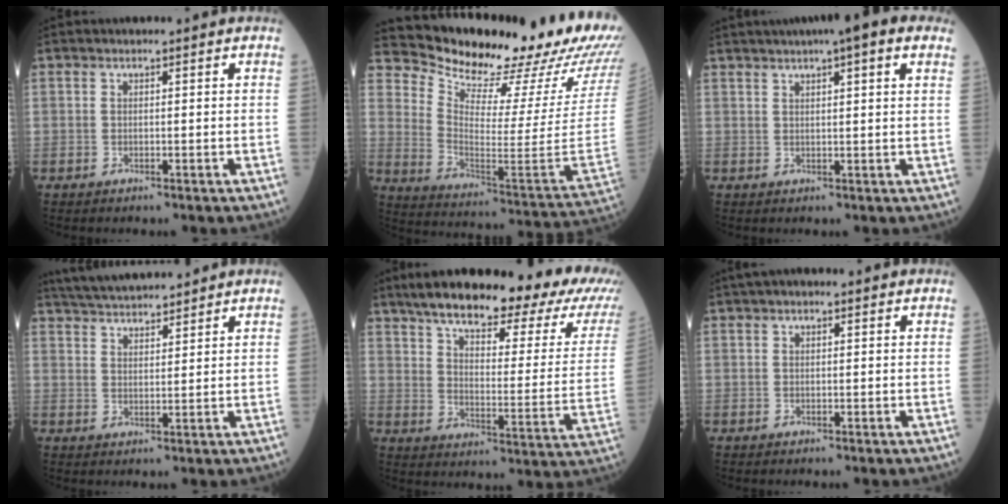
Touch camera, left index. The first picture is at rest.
{"total": 27.1, "force": [25.0, 2.6, 10.1], "torque": [-0.174, -0.133, 0.324]}
{"total": 9.6, "force": [6.4, 1.2, 7.1], "torque": [-0.103, 0.030, 0.079]}
{"total": 10.1, "force": [9.5, 0.8, 3.4], "torque": [-0.068, 0.023, 0.154]}
{"total": 26.9, "force": [21.1, 5.0, 16.0], "torque": [-0.238, -0.010, 0.271]}
{"total": 3.5, "force": [2.5, 0.8, 2.3], "torque": [-0.038, 0.029, 0.037]}